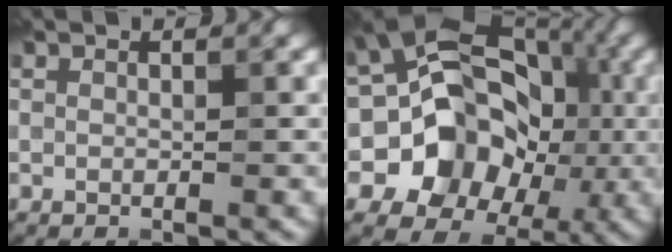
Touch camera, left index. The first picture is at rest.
{"total": 11.5, "force": [-1.4, 9.7, 6.0], "torque": [-0.063, -0.004, -0.055]}